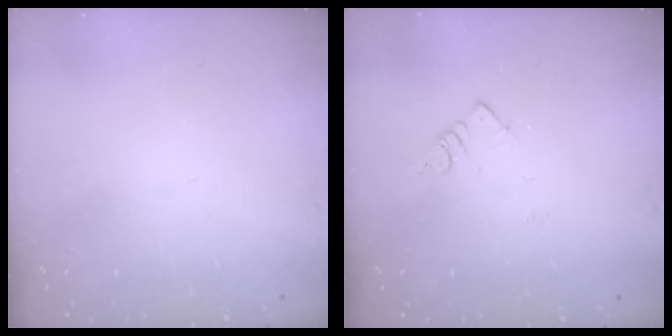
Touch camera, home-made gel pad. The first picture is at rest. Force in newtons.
{"total": 3.2, "press": 3.2, "slide": 0.3}